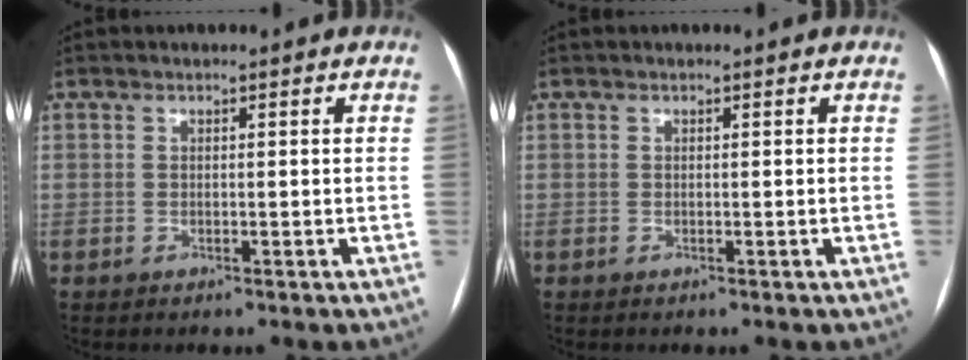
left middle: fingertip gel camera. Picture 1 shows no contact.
{"total": 0.0}